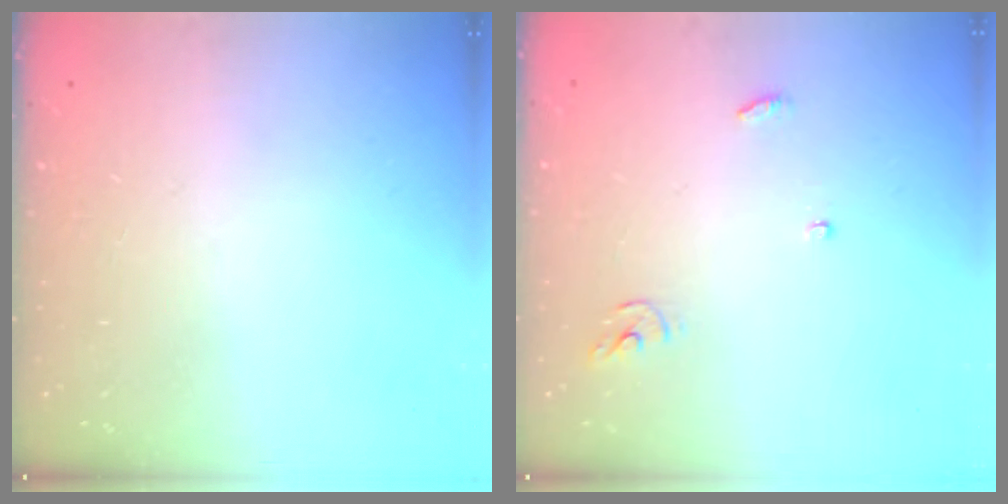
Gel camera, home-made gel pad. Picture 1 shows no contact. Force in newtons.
{"total": 3.9, "press": 3.9, "slide": 0.4}